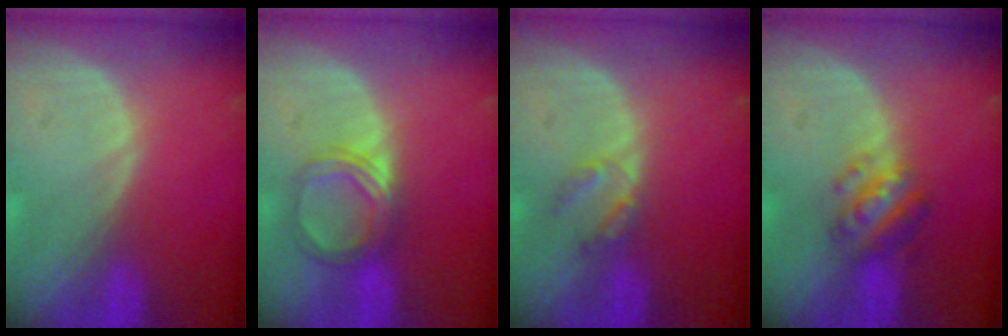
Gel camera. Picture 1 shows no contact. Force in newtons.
{"total": 5.3, "press": 5.0, "slide": 1.8}
{"total": 2.5, "press": 2.5, "slide": 0.3}
{"total": 5.1, "press": 5.0, "slide": 1.2}